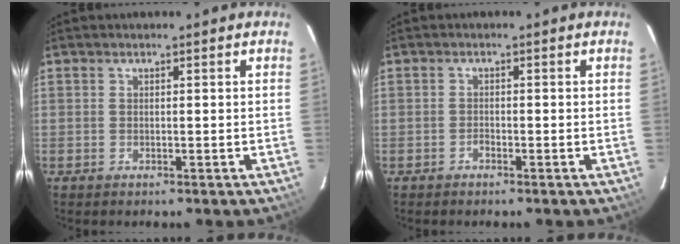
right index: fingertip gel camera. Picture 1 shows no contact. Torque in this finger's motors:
{"motor_torque": [0.00, 0.12, 0.07, 0.00]}